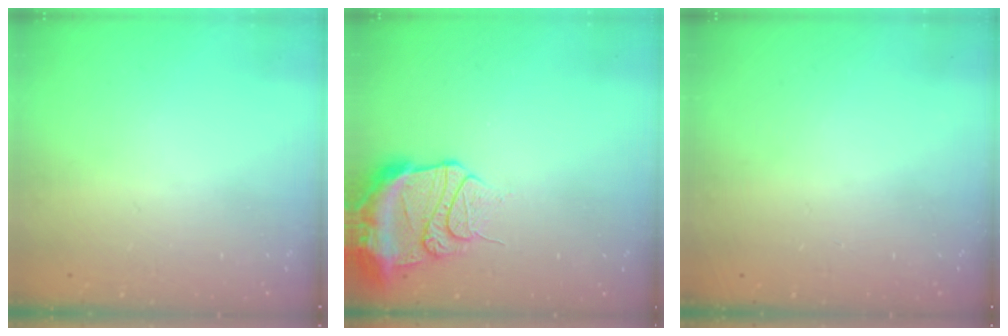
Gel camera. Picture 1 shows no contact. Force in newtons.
{"total": 14.0, "press": 13.9, "slide": 1.7}
{"total": 13.4, "press": 3.0, "slide": 13.1}